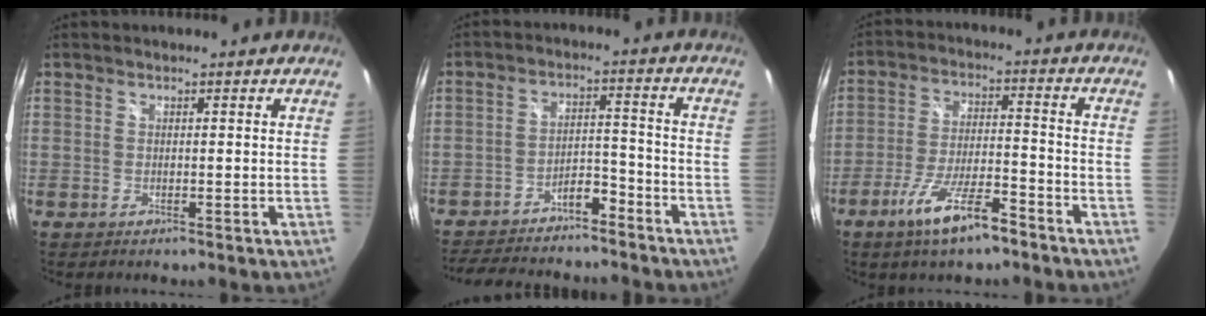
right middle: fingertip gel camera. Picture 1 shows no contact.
{"total": 13.6, "force": [-11.6, 4.2, 5.7], "torque": [-0.119, 0.029, -0.170]}
{"total": 11.0, "force": [-7.4, 2.4, 7.8], "torque": [-0.159, -0.008, -0.128]}